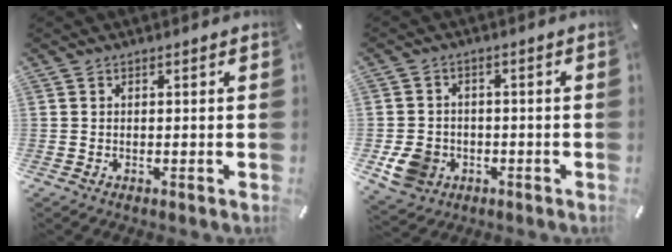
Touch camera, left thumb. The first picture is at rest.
{"total": 7.6, "force": [-2.1, 6.8, 2.8], "torque": [-0.066, 0.010, -0.040]}